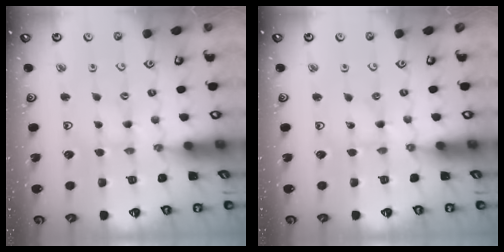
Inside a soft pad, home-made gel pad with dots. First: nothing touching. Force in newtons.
{"total": 0.0}